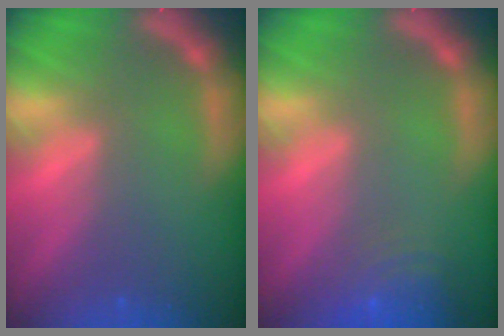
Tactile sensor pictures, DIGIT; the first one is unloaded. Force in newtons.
{"total": 5.6}